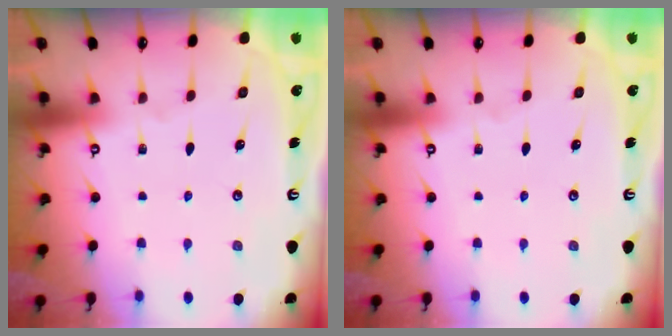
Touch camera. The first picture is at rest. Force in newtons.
{"total": 0.0}